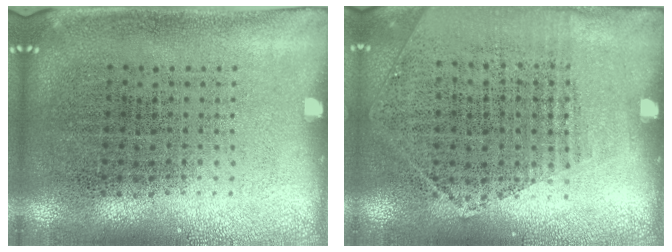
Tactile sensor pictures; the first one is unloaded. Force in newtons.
{"total": 1.2, "press": 1.0, "slide": 0.7}